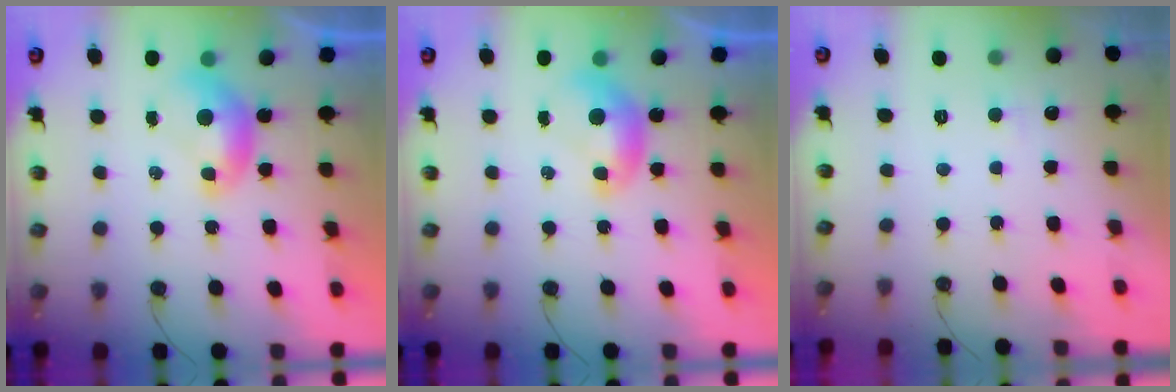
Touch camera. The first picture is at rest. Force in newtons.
{"total": 0.0}
{"total": 2.3, "press": 2.3, "slide": 0.4}